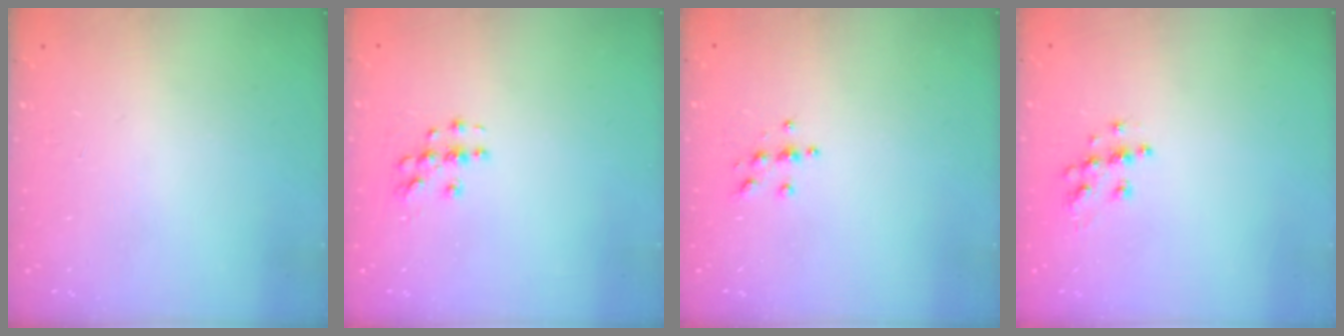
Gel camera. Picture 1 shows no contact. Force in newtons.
{"total": 4.3, "press": 4.3, "slide": 0.6}
{"total": 3.8, "press": 3.8, "slide": 0.4}
{"total": 7.4, "press": 7.4, "slide": 0.2}